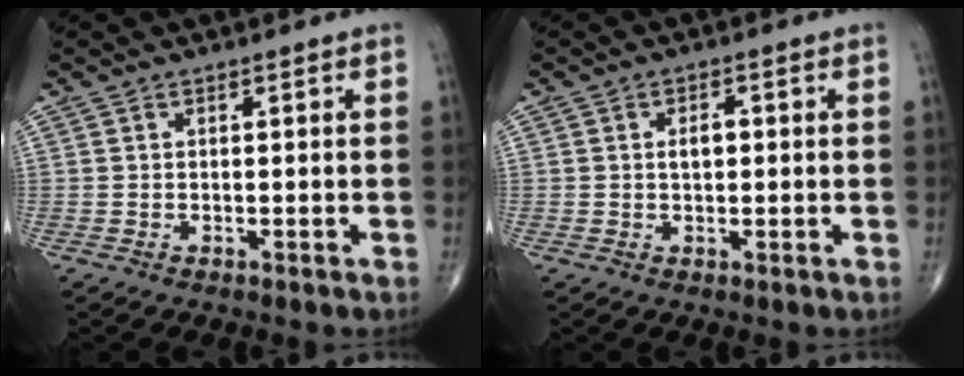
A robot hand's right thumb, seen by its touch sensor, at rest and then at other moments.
{"total": 2.6, "force": [0.2, 1.5, 2.1], "torque": [-0.033, 0.005, 0.003]}